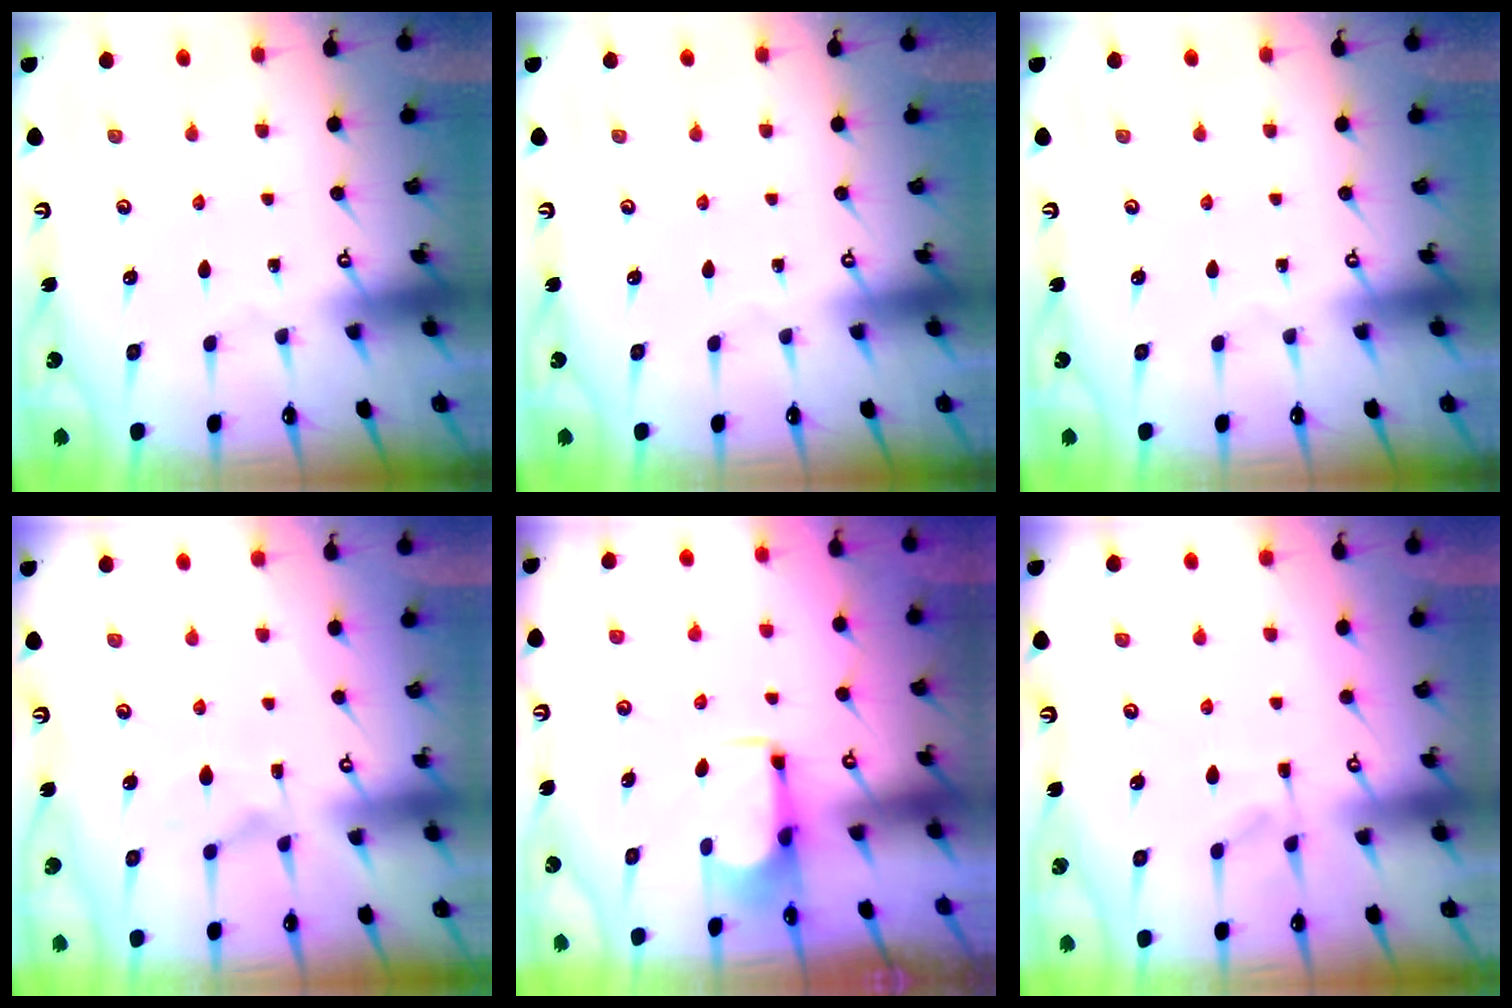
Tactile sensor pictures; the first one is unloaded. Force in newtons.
{"total": 0.0}
{"total": 0.0}
{"total": 2.3, "press": 2.1, "slide": 0.9}
{"total": 2.6, "press": 2.5, "slide": 1.0}
{"total": 1.3, "press": 0.0, "slide": 1.3}